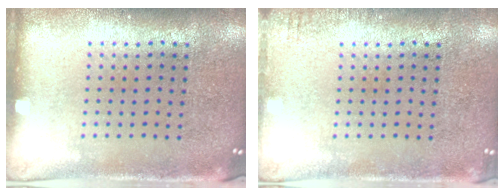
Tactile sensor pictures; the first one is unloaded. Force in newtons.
{"total": 1.0, "press": 1.0, "slide": 0.1}